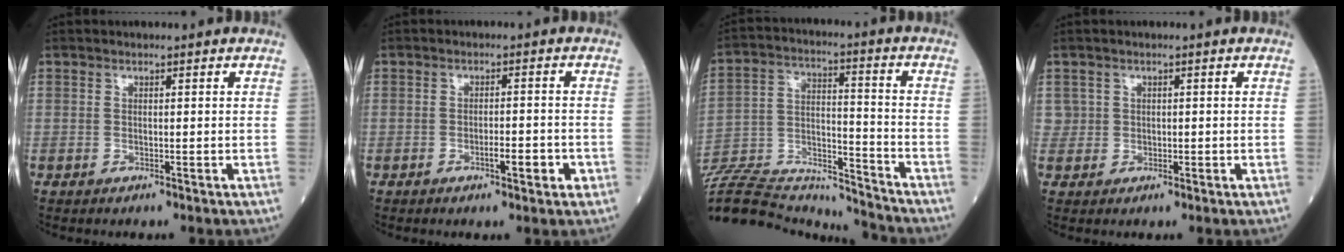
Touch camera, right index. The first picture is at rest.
{"total": 3.5, "force": [-1.4, 0.8, 3.1], "torque": [-0.045, 0.003, -0.019]}
{"total": 22.7, "force": [-21.7, 3.8, 5.7], "torque": [-0.158, 0.010, -0.352]}
{"total": 1.9, "force": [0.6, 1.8, -0.1], "torque": [0.018, 0.006, 0.006]}